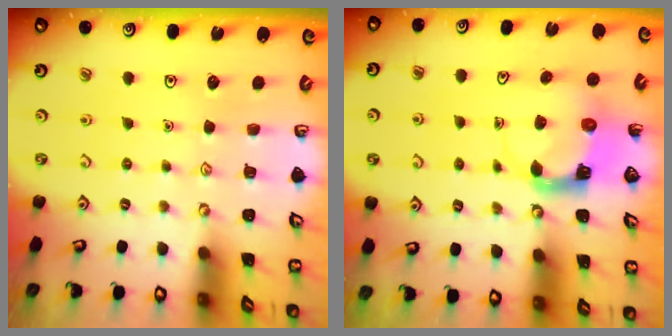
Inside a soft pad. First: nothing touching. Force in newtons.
{"total": 3.9, "press": 3.8, "slide": 0.6}